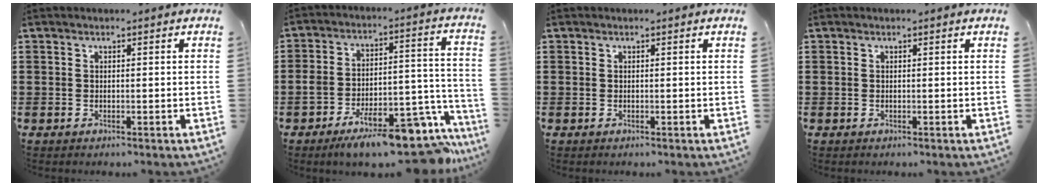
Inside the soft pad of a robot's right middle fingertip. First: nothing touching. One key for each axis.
{"total": 13.9, "fx": -11.2, "fy": 3.4, "fz": 7.5, "tx": -0.099, "ty": 0.053, "tz": -0.194}
{"total": 0.0}
{"total": 0.0}